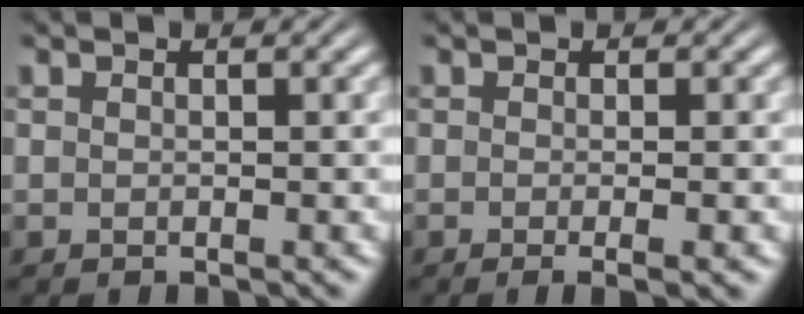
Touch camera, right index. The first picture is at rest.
{"total": 1.7, "force": [-1.1, 0.0, 1.3], "torque": [-0.020, -0.002, -0.017]}